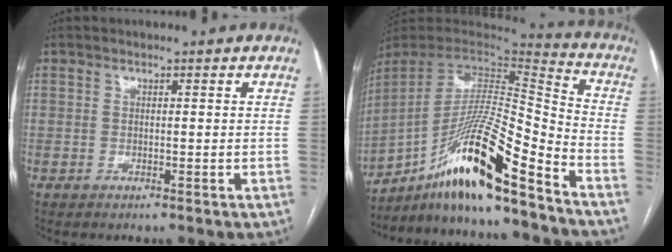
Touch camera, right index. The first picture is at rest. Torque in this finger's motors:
{"motor_torque": [1.52, -0.62, 1.05, 0.21]}